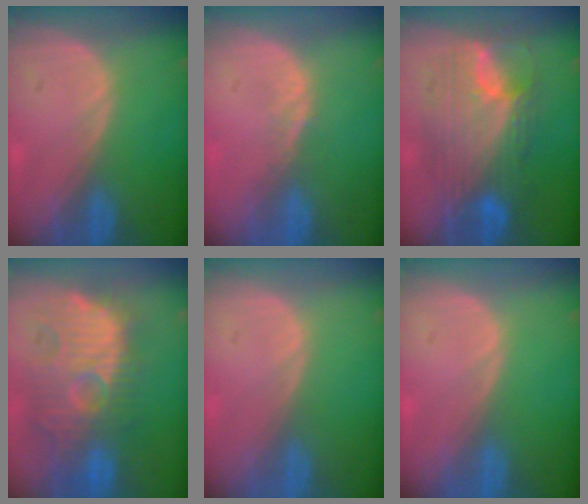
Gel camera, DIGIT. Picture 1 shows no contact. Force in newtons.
{"total": 1.5, "press": 1.2, "slide": 0.9}
{"total": 11.4, "press": 11.4, "slide": 1.1}
{"total": 12.4, "press": 12.0, "slide": 3.4}
{"total": 0.0}
{"total": 0.0}